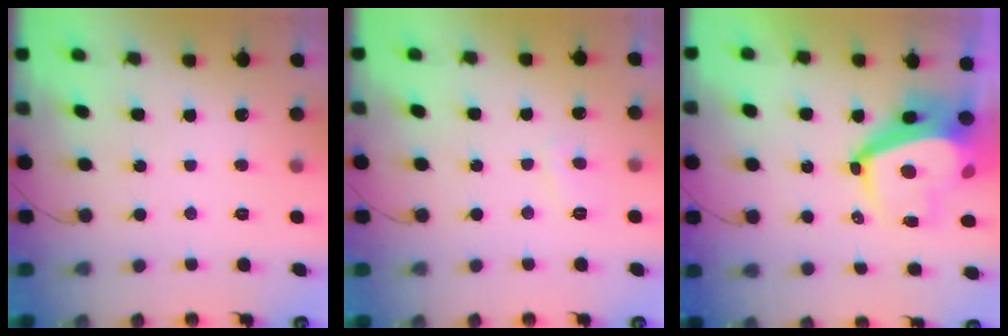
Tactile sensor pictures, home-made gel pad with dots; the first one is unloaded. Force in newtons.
{"total": 2.8, "press": 2.7, "slide": 0.8}
{"total": 10.1, "press": 10.0, "slide": 1.4}